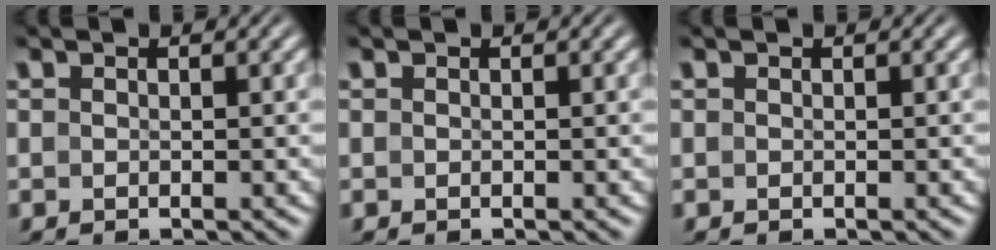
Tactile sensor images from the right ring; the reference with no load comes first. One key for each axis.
{"total": 0.0}
{"total": 0.0}